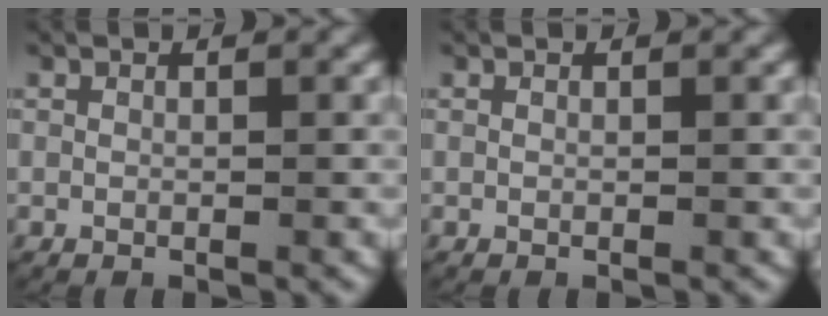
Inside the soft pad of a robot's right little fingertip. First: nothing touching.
{"total": 0.0}